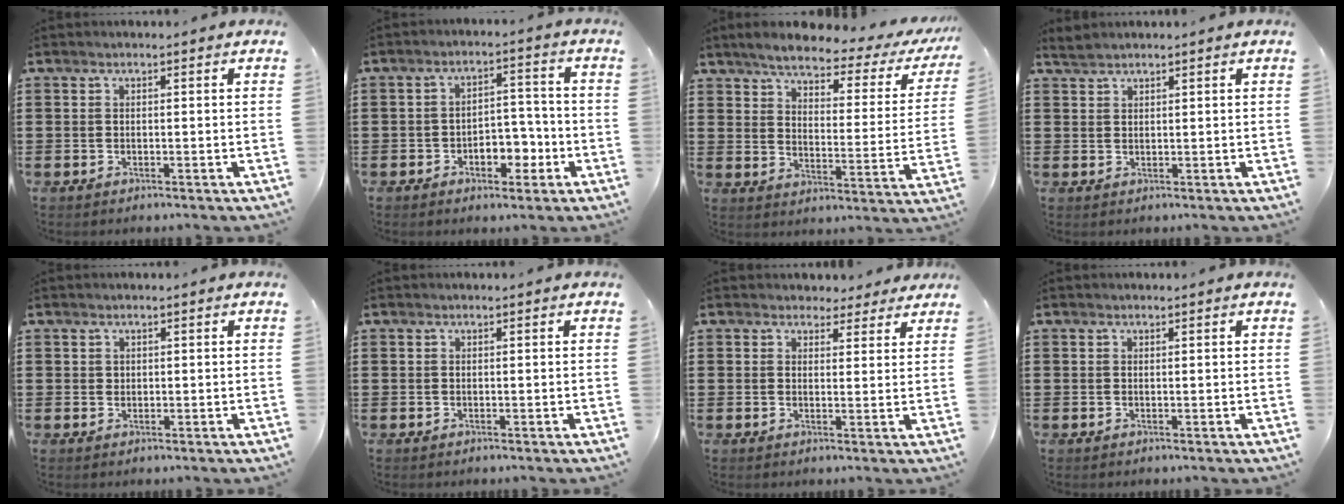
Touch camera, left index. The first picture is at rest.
{"total": 5.2, "force": [-2.4, 3.4, 3.2], "torque": [-0.050, 0.010, -0.047]}
{"total": 4.9, "force": [3.9, 1.0, 2.7], "torque": [-0.066, -0.022, 0.059]}
{"total": 1.7, "force": [1.5, 0.8, 0.1], "torque": [-0.007, 0.004, 0.032]}
{"total": 0.8, "force": [0.4, 0.7, 0.2], "torque": [-0.006, 0.004, 0.009]}
{"total": 0.0}
{"total": 2.8, "force": [2.4, 1.3, 0.2], "torque": [-0.013, 0.003, 0.046]}
{"total": 0.0}